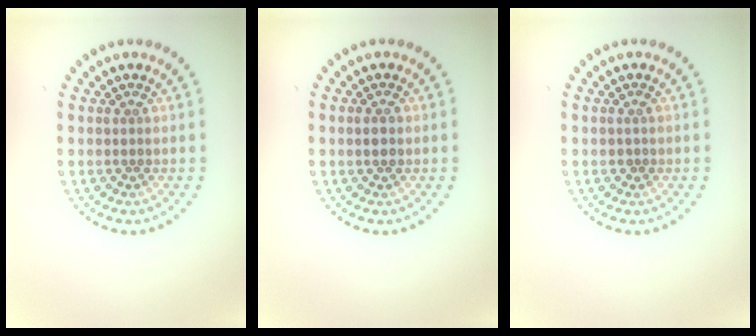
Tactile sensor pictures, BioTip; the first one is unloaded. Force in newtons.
{"total": 1.1, "press": 1.1, "slide": 0.1}
{"total": 0.7, "press": 0.7, "slide": 0.0}